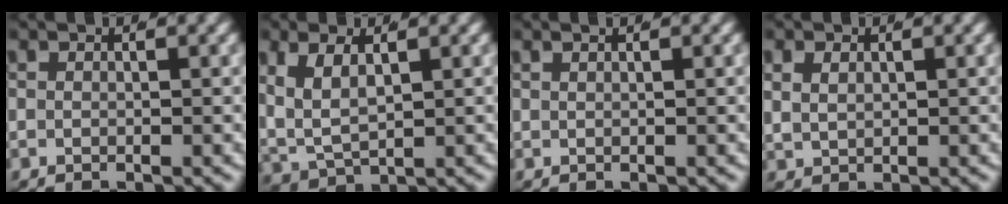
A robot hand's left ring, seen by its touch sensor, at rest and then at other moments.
{"total": 5.3, "force": [1.1, 4.1, 3.2], "torque": [-0.099, -0.016, 0.031]}
{"total": 0.8, "force": [0.6, -0.5, 0.1], "torque": [0.002, 0.003, 0.012]}
{"total": 1.7, "force": [0.9, 1.3, 0.8], "torque": [-0.026, -0.005, 0.028]}